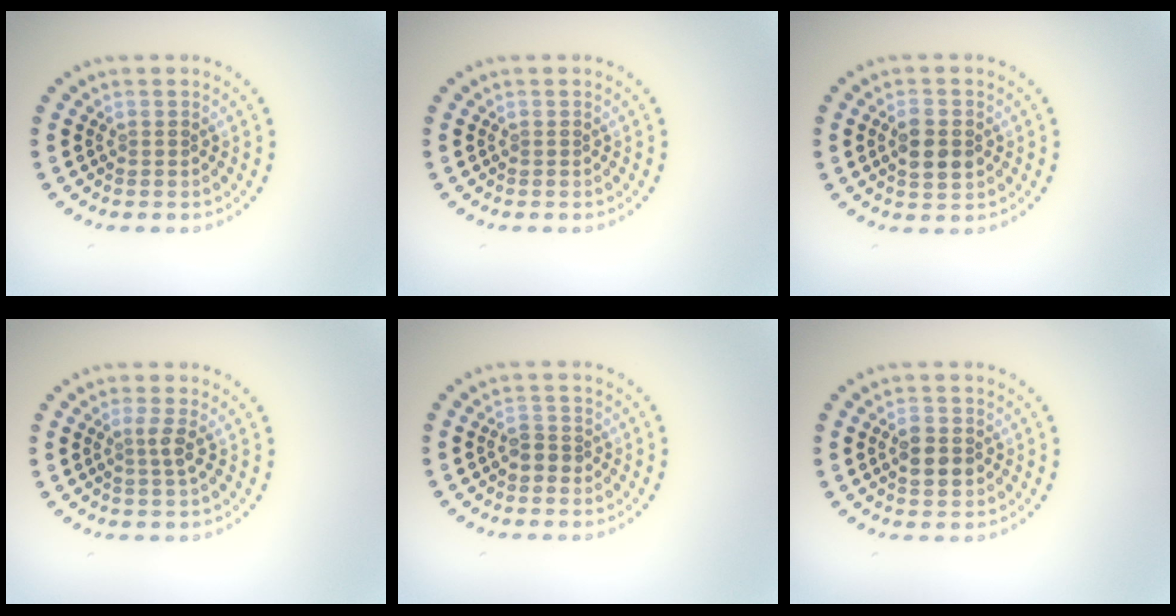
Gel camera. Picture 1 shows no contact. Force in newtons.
{"total": 0.0}
{"total": 3.1, "press": 3.1, "slide": 0.2}
{"total": 1.6, "press": 1.1, "slide": 1.2}
{"total": 1.6, "press": 1.5, "slide": 0.6}
{"total": 2.9, "press": 2.9, "slide": 0.1}